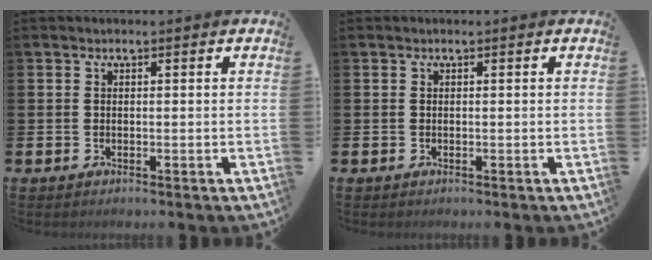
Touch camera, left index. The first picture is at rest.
{"total": 0.0}